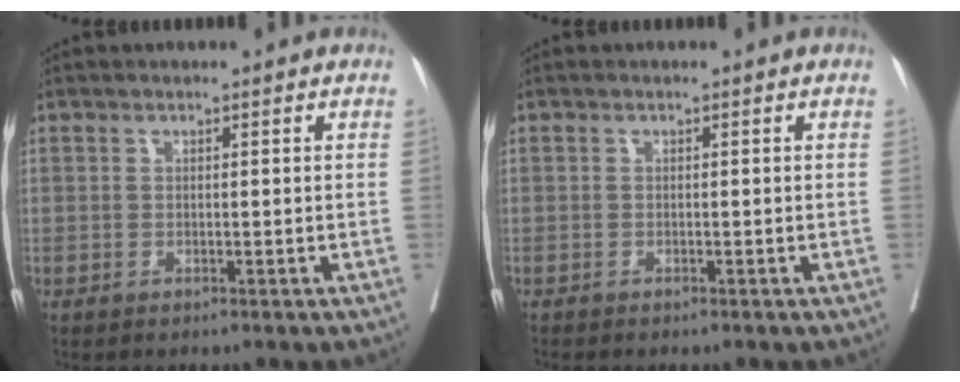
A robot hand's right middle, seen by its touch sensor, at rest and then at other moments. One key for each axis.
{"total": 0.5, "fx": -0.5, "fy": 0.0, "fz": 0.1, "tx": -0.004, "ty": -0.002, "tz": -0.013}